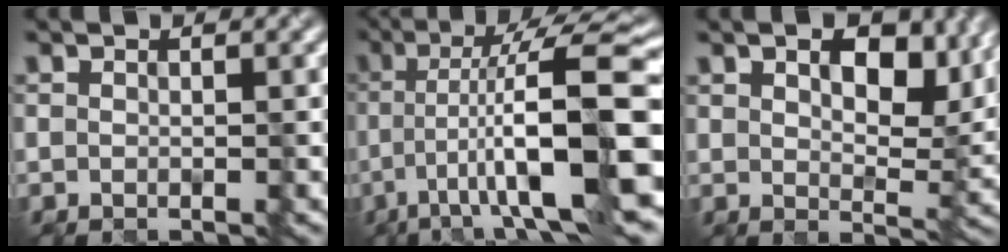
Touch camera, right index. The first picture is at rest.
{"total": 12.7, "force": [-3.3, 2.5, 12.0], "torque": [-0.186, 0.018, -0.049]}
{"total": 7.8, "force": [3.9, 3.8, 5.5], "torque": [-0.083, 0.002, 0.066]}